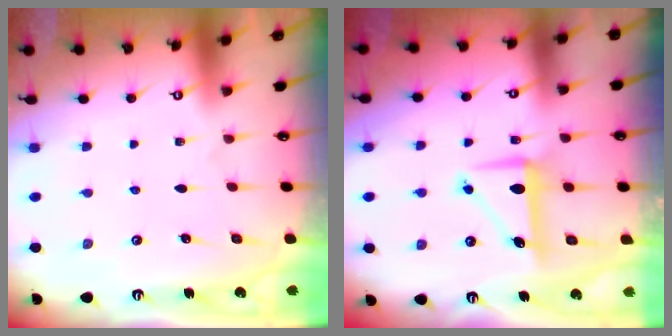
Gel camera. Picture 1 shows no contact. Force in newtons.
{"total": 8.3, "press": 8.3, "slide": 0.4}